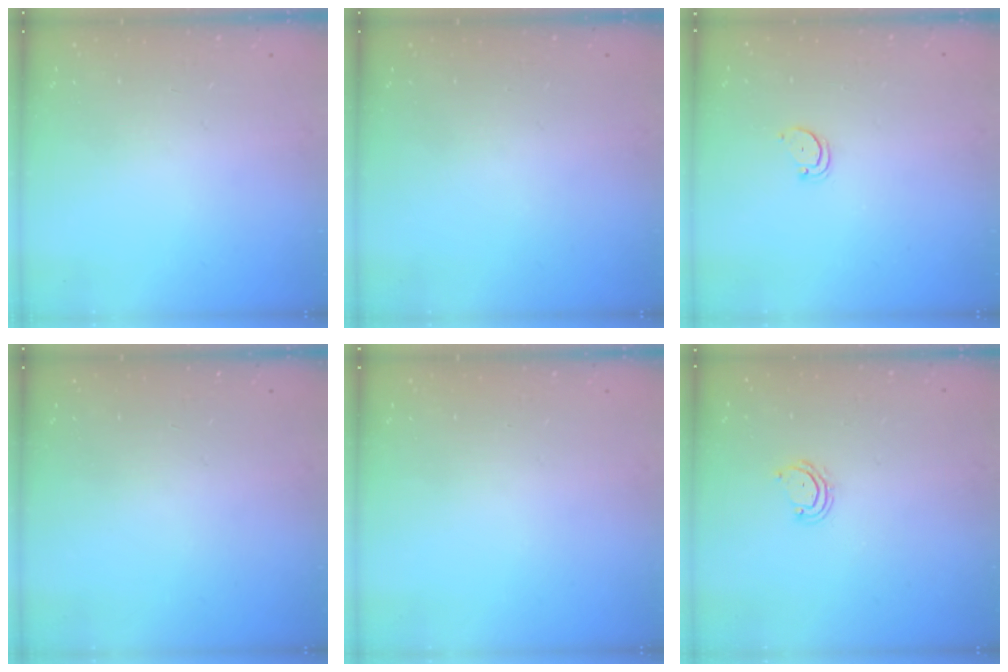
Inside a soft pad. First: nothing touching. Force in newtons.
{"total": 0.0}
{"total": 2.7, "press": 2.7, "slide": 0.2}
{"total": 0.0}
{"total": 0.0}
{"total": 4.2, "press": 4.1, "slide": 0.4}